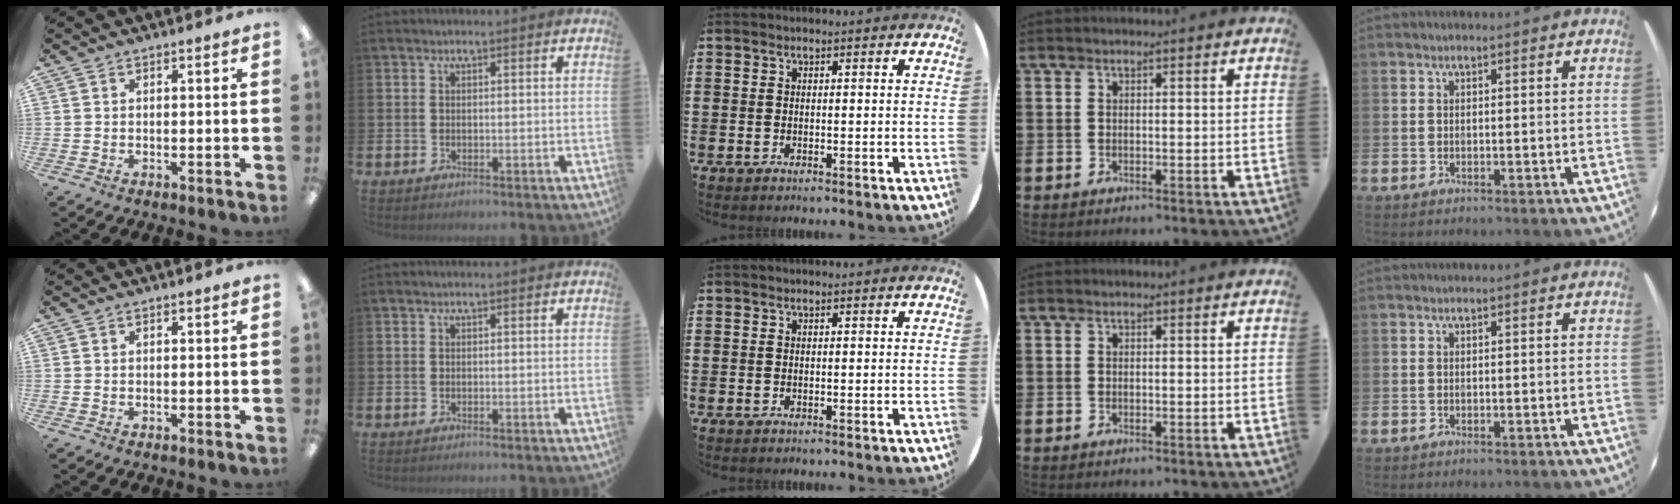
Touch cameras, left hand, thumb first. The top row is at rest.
{}